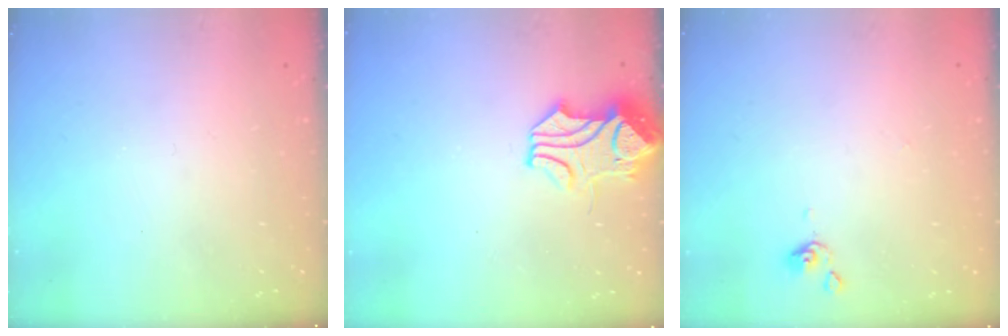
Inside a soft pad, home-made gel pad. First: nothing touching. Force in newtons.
{"total": 2.1, "press": 2.0, "slide": 0.7}
{"total": 0.0}